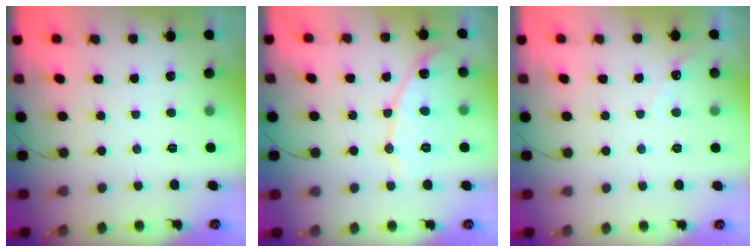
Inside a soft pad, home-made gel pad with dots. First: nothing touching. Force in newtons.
{"total": 10.4, "press": 10.3, "slide": 0.8}
{"total": 2.9, "press": 2.9, "slide": 0.2}